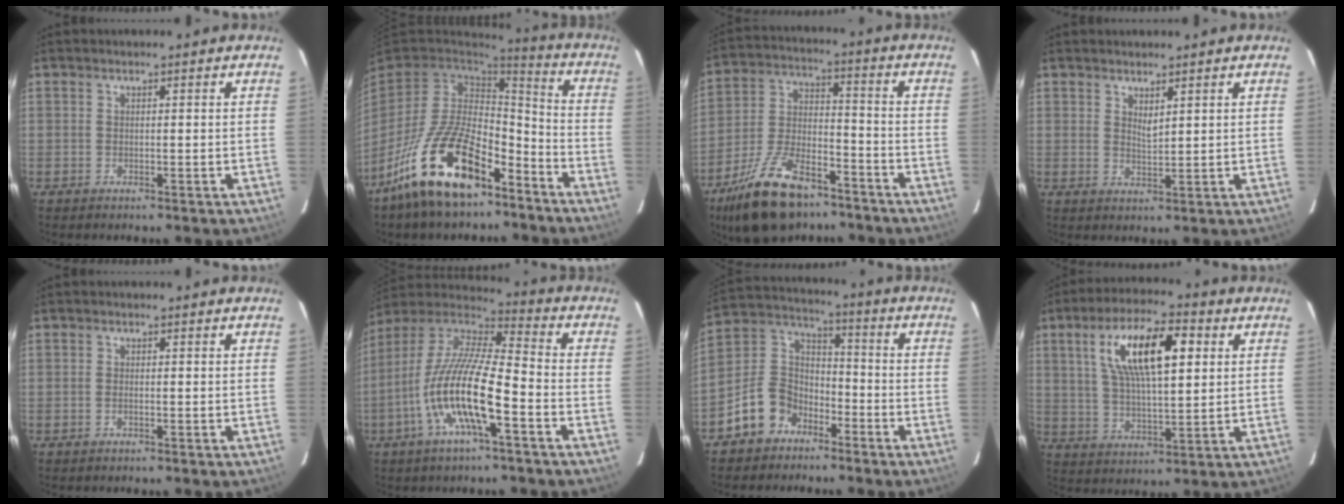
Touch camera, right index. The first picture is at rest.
{"total": 20.6, "force": [-12.7, 9.1, 13.4], "torque": [-0.262, -0.002, -0.219]}
{"total": 19.0, "force": [-13.1, 8.6, 10.7], "torque": [-0.219, -0.003, -0.224]}
{"total": 2.3, "force": [1.6, 0.7, 1.5], "torque": [-0.026, -0.005, 0.027]}
{"total": 0.7, "force": [-0.3, 0.3, 0.6], "torque": [-0.014, 0.000, -0.006]}
{"total": 17.3, "force": [-6.6, 3.8, 15.6], "torque": [-0.298, -0.016, -0.133]}
{"total": 10.7, "force": [-6.9, 7.5, 3.5], "torque": [-0.084, 0.042, -0.124]}
{"total": 15.1, "force": [4.9, 5.3, 13.3], "torque": [-0.239, 0.022, 0.090]}